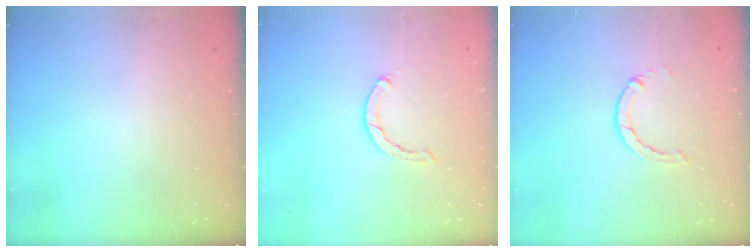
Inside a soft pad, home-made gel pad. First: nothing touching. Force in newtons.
{"total": 0.7, "press": 0.6, "slide": 0.2}
{"total": 1.3, "press": 1.2, "slide": 0.3}